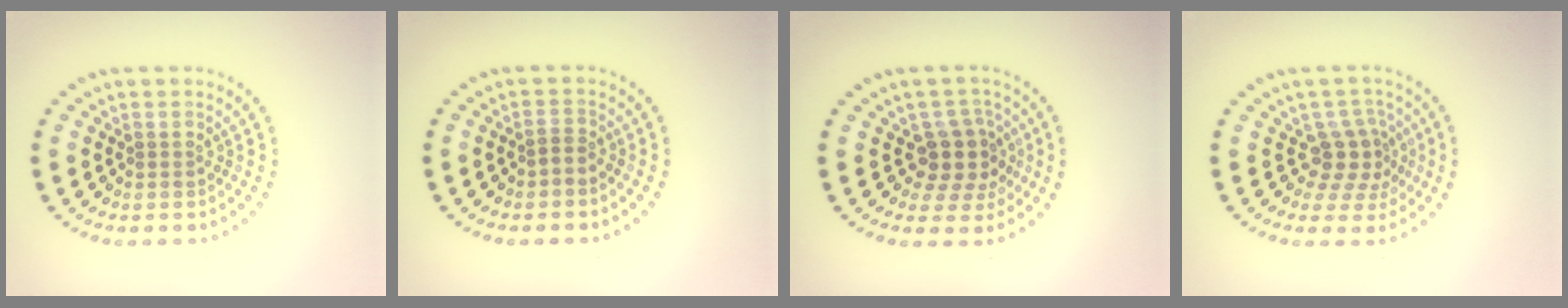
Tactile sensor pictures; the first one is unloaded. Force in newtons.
{"total": 0.9, "press": 0.5, "slide": 0.7}
{"total": 3.5, "press": 2.8, "slide": 2.1}
{"total": 3.2, "press": 2.4, "slide": 2.1}